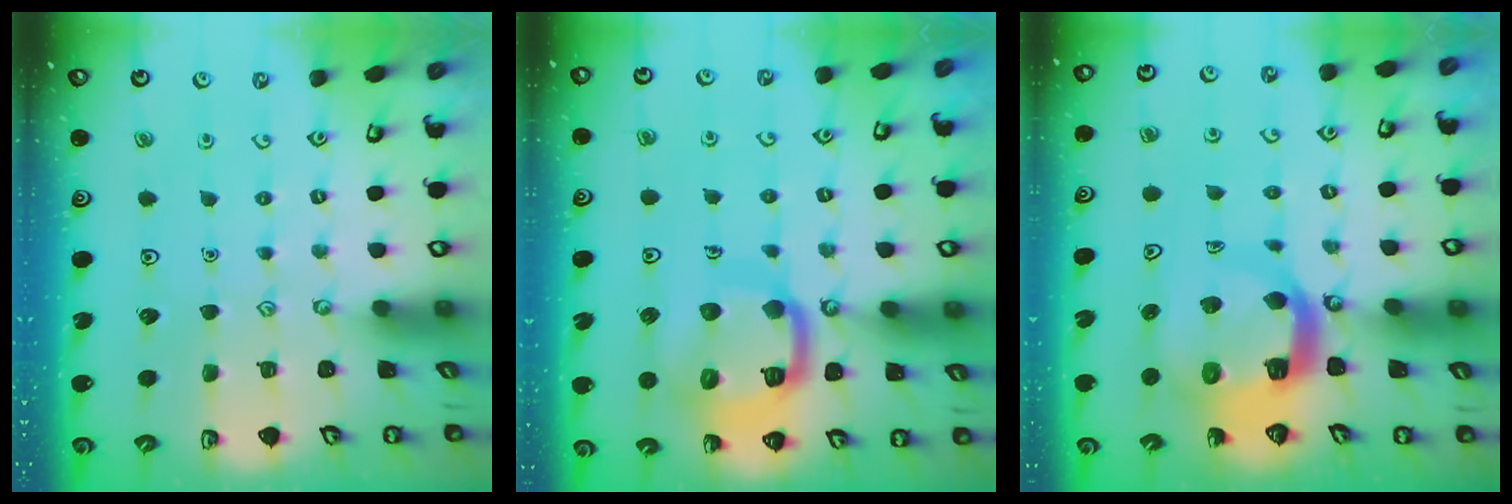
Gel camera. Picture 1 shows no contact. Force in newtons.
{"total": 16.4, "press": 16.3, "slide": 1.8}
{"total": 9.6, "press": 9.6, "slide": 1.3}